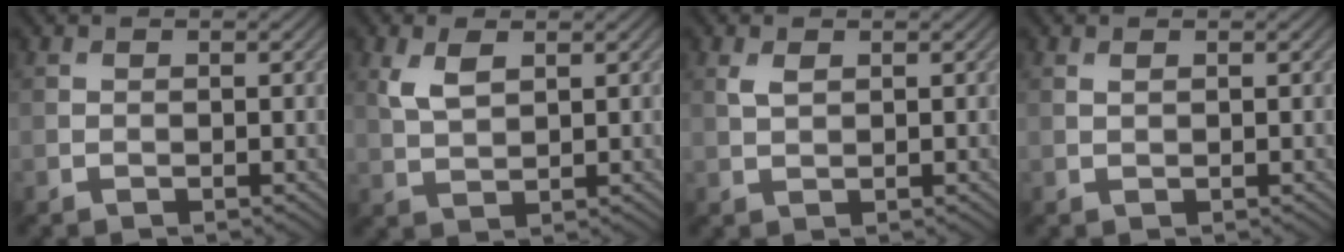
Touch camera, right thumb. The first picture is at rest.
{"total": 3.8, "force": [1.7, 1.9, 2.9], "torque": [-0.070, 0.001, 0.038]}
{"total": 1.6, "force": [0.8, 0.8, 1.2], "torque": [-0.032, 0.000, 0.018]}
{"total": 0.6, "force": [0.4, 0.2, 0.4], "torque": [-0.011, 0.001, 0.008]}